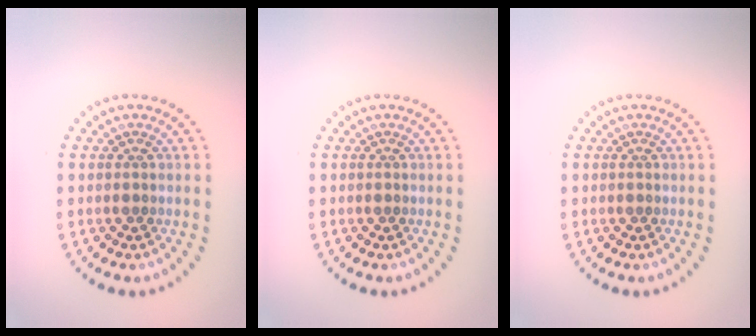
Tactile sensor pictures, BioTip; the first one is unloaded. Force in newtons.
{"total": 0.0}
{"total": 0.0}